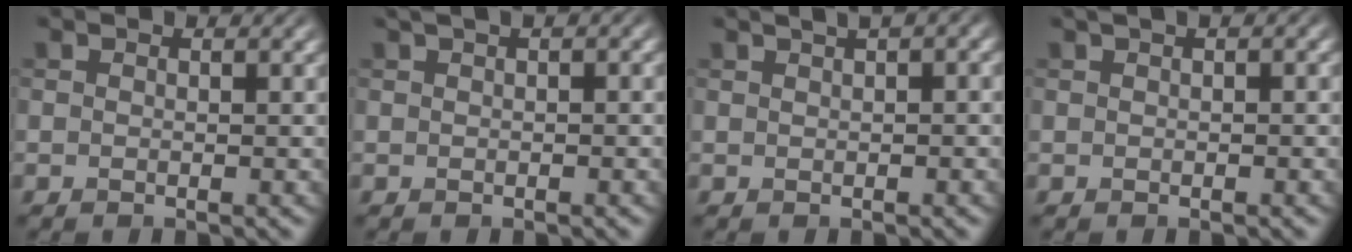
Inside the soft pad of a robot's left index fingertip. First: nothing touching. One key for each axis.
{"total": 2.7, "fx": 1.3, "fy": 0.8, "fz": 2.2, "tx": -0.028, "ty": 0.008, "tz": 0.019}
{"total": 4.7, "fx": 2.3, "fy": 1.9, "fz": 3.6, "tx": -0.036, "ty": 0.031, "tz": 0.017}
{"total": 2.0, "fx": 0.9, "fy": 0.5, "fz": 1.7, "tx": -0.021, "ty": 0.005, "tz": 0.012}